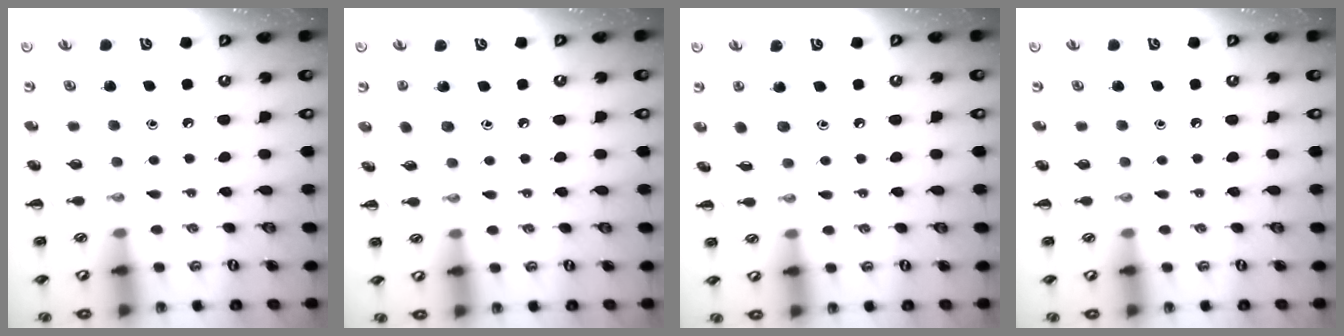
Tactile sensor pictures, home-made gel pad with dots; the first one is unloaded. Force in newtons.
{"total": 5.2, "press": 5.1, "slide": 1.3}
{"total": 2.3, "press": 2.2, "slide": 0.8}
{"total": 0.0}